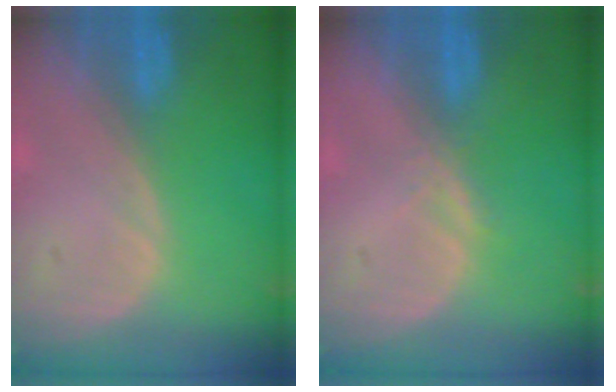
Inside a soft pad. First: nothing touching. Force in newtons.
{"total": 1.5, "press": 1.3, "slide": 0.8}